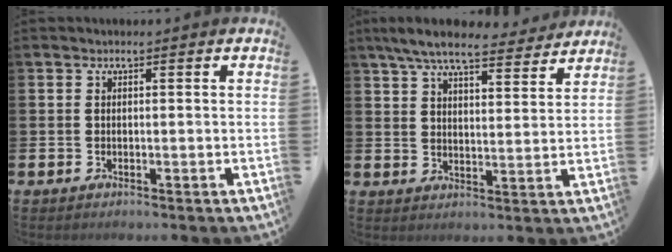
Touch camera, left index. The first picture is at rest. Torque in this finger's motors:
{"motor_torque": [1.11, -1.02, 0.77, 0.21]}